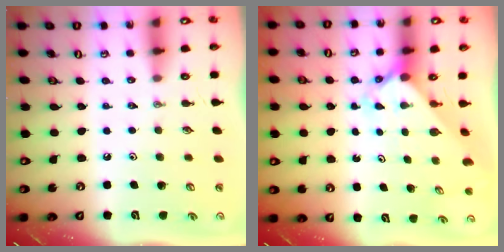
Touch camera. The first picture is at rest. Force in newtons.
{"total": 2.4, "press": 2.4, "slide": 0.2}